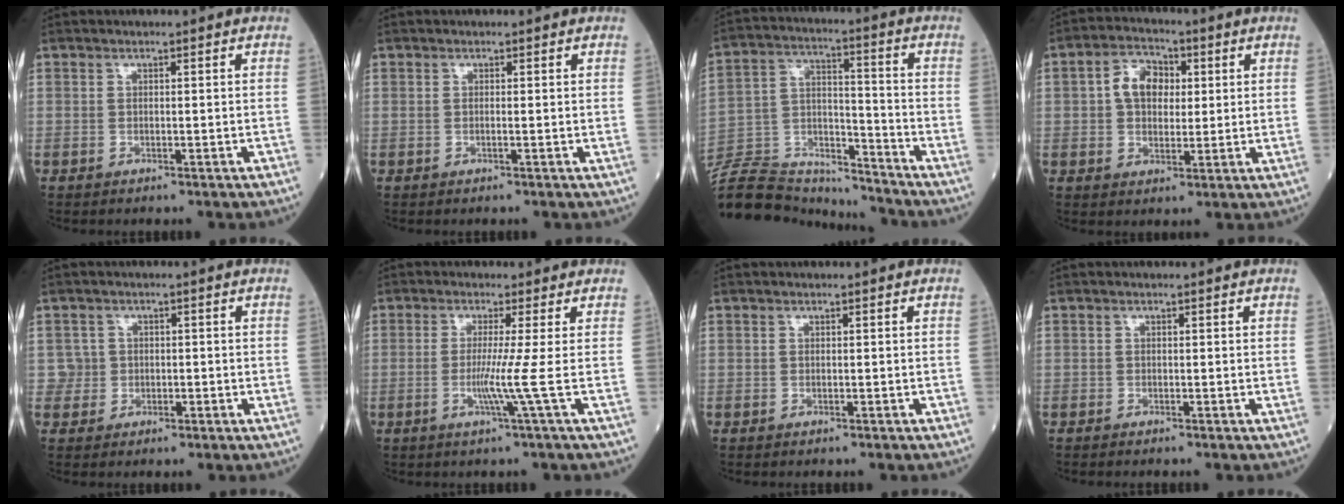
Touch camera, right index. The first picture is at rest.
{"total": 0.0}
{"total": 19.4, "force": [-18.2, 5.0, 4.3], "torque": [-0.118, 0.025, -0.305]}
{"total": 6.7, "force": [1.3, 4.6, 4.6], "torque": [-0.085, 0.020, 0.022]}
{"total": 2.5, "force": [0.0, 2.5, -0.2], "torque": [0.013, 0.007, -0.002]}
{"total": 4.2, "force": [-0.8, -2.1, 3.5], "torque": [-0.063, -0.009, -0.018]}
{"total": 0.0}
{"total": 0.0}